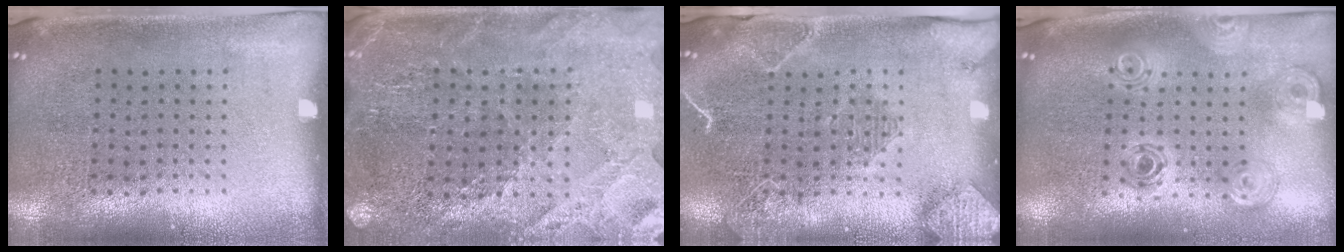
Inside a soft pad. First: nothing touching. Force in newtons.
{"total": 2.6, "press": 2.6, "slide": 0.4}
{"total": 2.1, "press": 2.0, "slide": 0.5}
{"total": 1.3, "press": 1.2, "slide": 0.5}